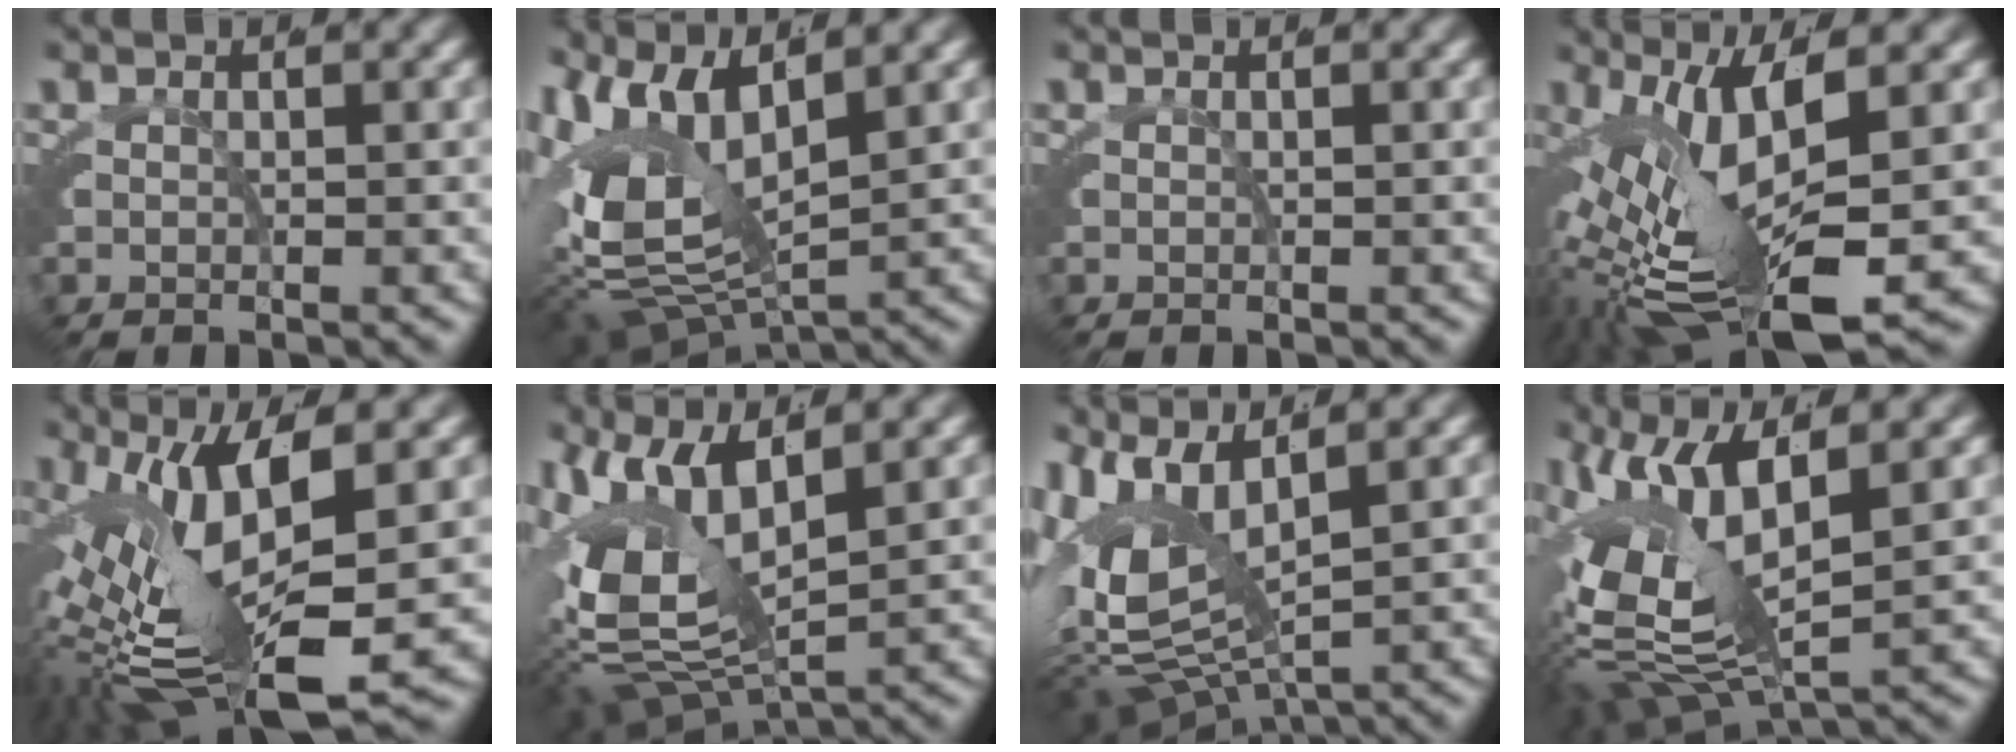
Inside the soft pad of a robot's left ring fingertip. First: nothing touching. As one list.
[{"total": 13.2, "force": [-0.1, 9.2, 9.5], "torque": [-0.205, -0.054, 0.022]}, {"total": 0.0}, {"total": 11.6, "force": [-3.1, 5.4, 9.8], "torque": [-0.188, -0.038, -0.022]}, {"total": 12.9, "force": [-3.3, 6.3, 10.7], "torque": [-0.209, -0.040, -0.025]}, {"total": 11.9, "force": [0.3, 7.8, 9.0], "torque": [-0.198, -0.042, 0.025]}, {"total": 11.9, "force": [-0.2, 8.3, 8.5], "torque": [-0.194, -0.050, 0.018]}, {"total": 12.6, "force": [-0.3, 7.5, 10.1], "torque": [-0.206, -0.038, 0.015]}]